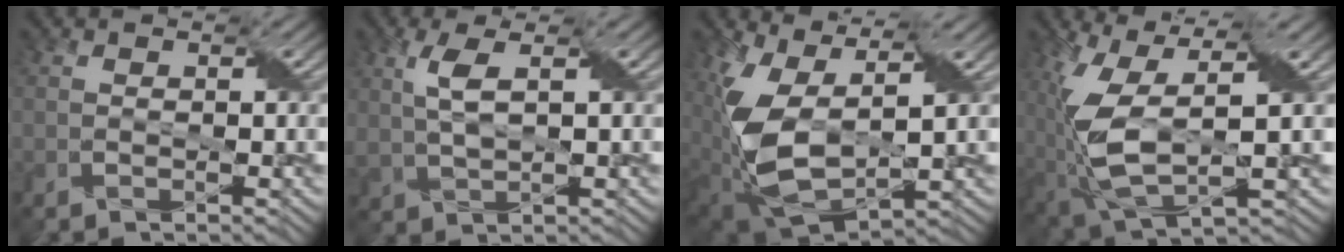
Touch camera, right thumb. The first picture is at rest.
{"total": 4.0, "force": [1.2, 1.3, 3.6], "torque": [-0.093, 0.001, 0.029]}
{"total": 12.4, "force": [1.8, 6.6, 10.3], "torque": [-0.246, -0.024, 0.039]}
{"total": 11.9, "force": [0.2, 5.4, 10.6], "torque": [-0.246, -0.021, 0.010]}